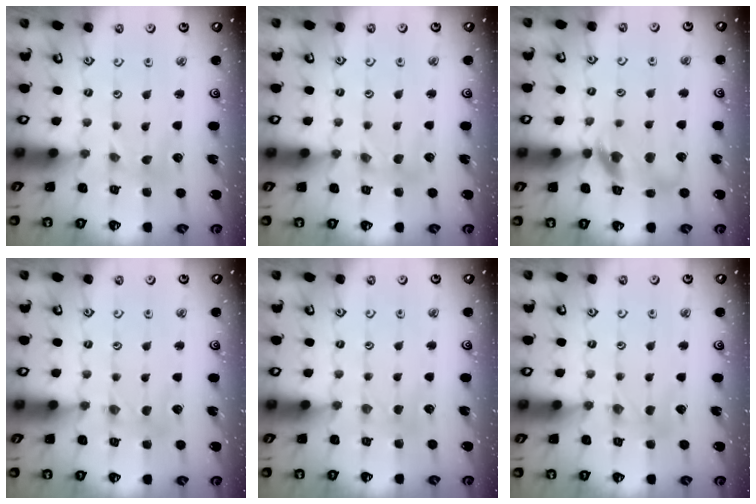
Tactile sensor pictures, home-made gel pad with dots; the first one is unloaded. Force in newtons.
{"total": 3.3, "press": 3.2, "slide": 0.4}
{"total": 11.5, "press": 11.4, "slide": 1.5}
{"total": 2.5, "press": 2.5, "slide": 0.3}
{"total": 2.1, "press": 2.1, "slide": 0.3}
{"total": 2.5, "press": 2.4, "slide": 0.4}